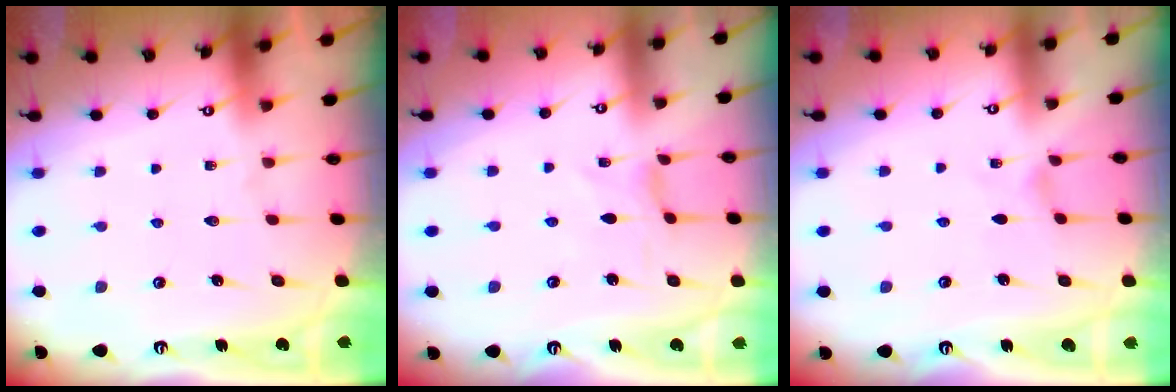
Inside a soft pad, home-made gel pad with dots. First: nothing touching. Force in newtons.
{"total": 0.0}
{"total": 0.0}